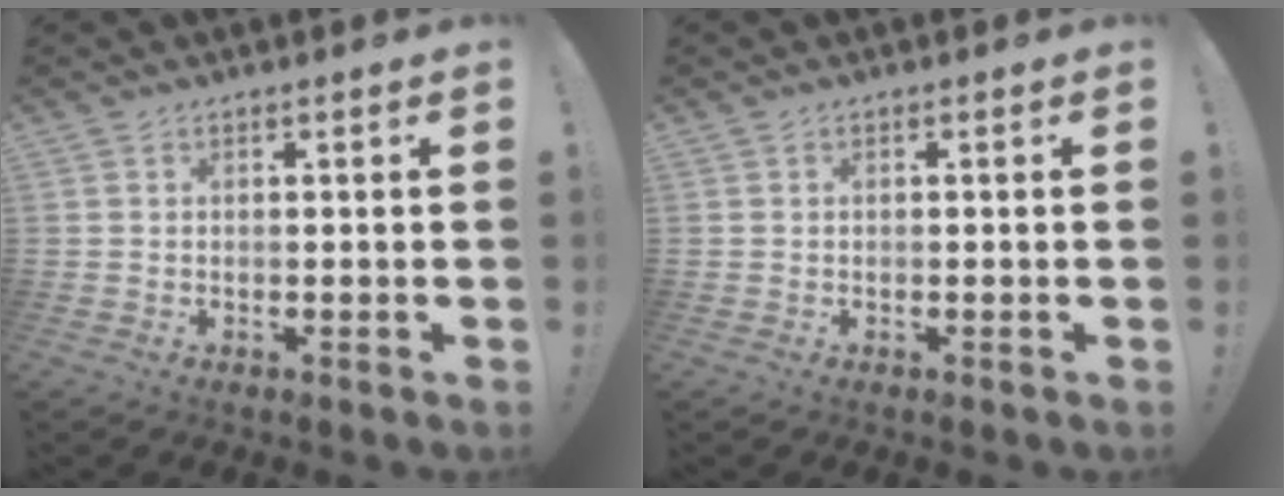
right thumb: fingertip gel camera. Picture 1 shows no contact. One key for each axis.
{"total": 0.0}